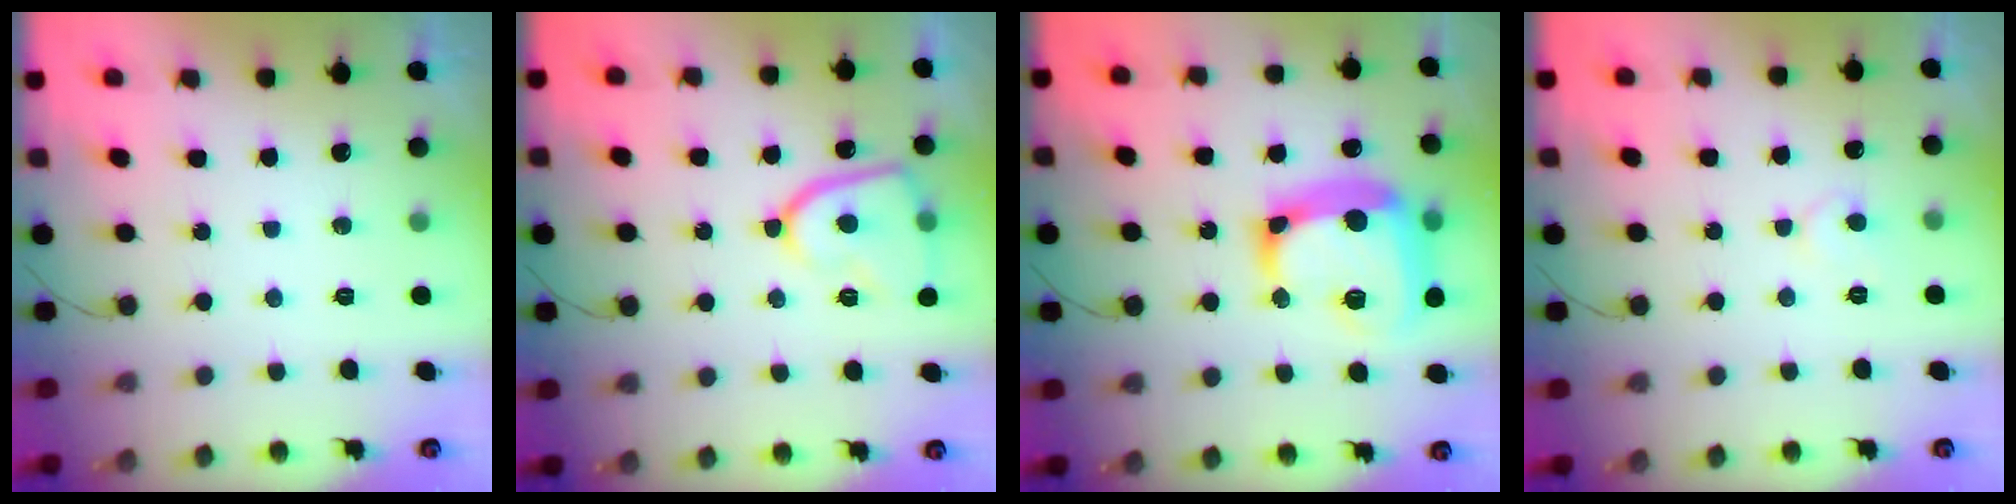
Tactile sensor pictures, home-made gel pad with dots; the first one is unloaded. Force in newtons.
{"total": 13.2, "press": 13.2, "slide": 1.4}
{"total": 20.5, "press": 20.4, "slide": 1.7}
{"total": 5.1, "press": 5.1, "slide": 0.5}